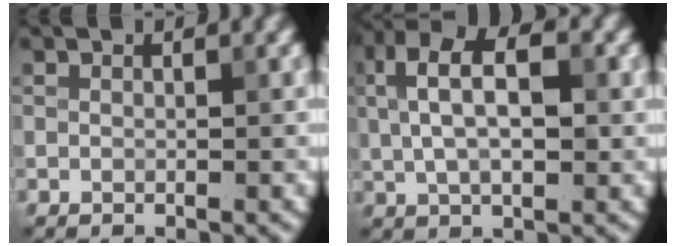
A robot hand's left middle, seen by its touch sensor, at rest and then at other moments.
{"total": 6.9, "force": [1.6, 3.4, 5.8], "torque": [-0.103, 0.016, 0.023]}